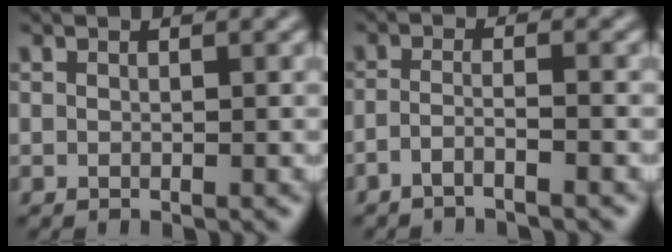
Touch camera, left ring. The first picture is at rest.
{"total": 2.0, "force": [-1.4, 0.3, 1.4], "torque": [-0.024, -0.001, -0.037]}